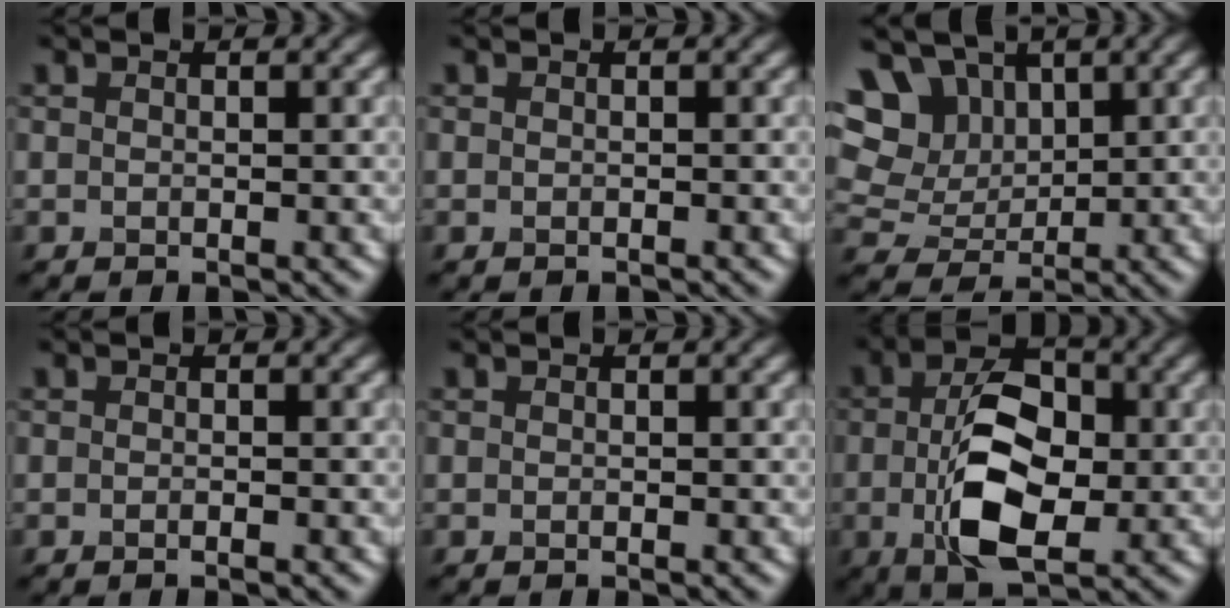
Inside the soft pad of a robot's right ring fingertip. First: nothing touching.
{"total": 0.0}
{"total": 12.0, "force": [5.2, 8.7, 6.4], "torque": [-0.128, 0.029, 0.080]}
{"total": 0.6, "force": [-0.3, 0.1, 0.5], "torque": [-0.007, -0.002, -0.005]}
{"total": 0.0}
{"total": 9.0, "force": [-0.9, 5.0, 7.5], "torque": [-0.138, 0.001, -0.021]}